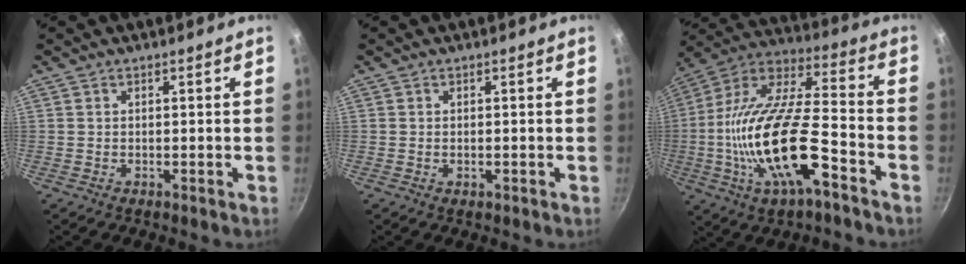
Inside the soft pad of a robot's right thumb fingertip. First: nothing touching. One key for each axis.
{"total": 0.8, "fx": -0.2, "fy": 0.4, "fz": 0.6, "tx": -0.010, "ty": 0.001, "tz": -0.003}
{"total": 23.1, "fx": -7.7, "fy": 8.3, "fz": 20.2, "tx": -0.373, "ty": 0.034, "tz": -0.154}